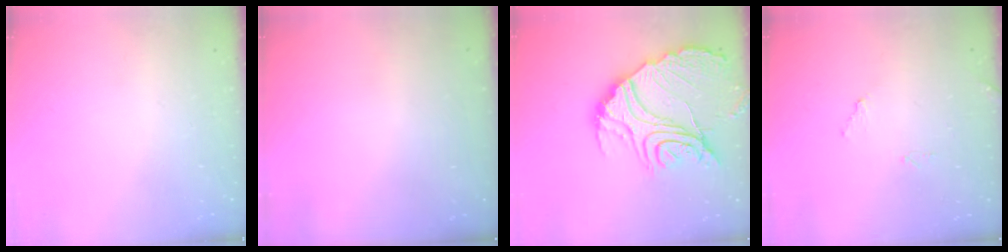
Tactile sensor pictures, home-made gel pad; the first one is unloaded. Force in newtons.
{"total": 2.9, "press": 2.9, "slide": 0.1}
{"total": 22.1, "press": 22.0, "slide": 1.8}
{"total": 9.4, "press": 9.4, "slide": 0.4}